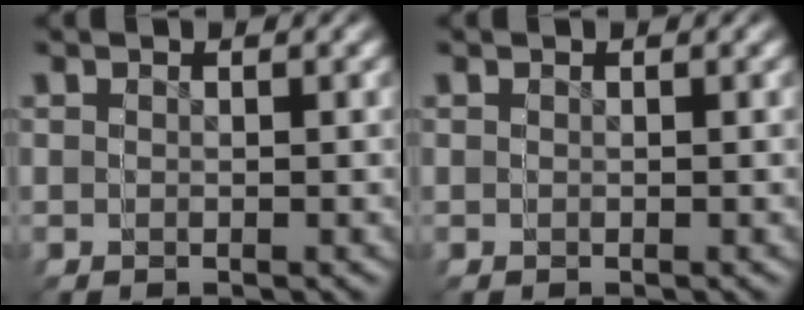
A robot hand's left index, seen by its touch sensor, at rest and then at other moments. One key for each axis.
{"total": 0.0}